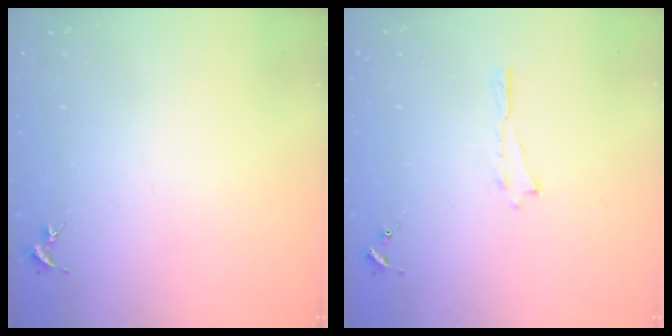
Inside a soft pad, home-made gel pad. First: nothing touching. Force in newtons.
{"total": 0.0}